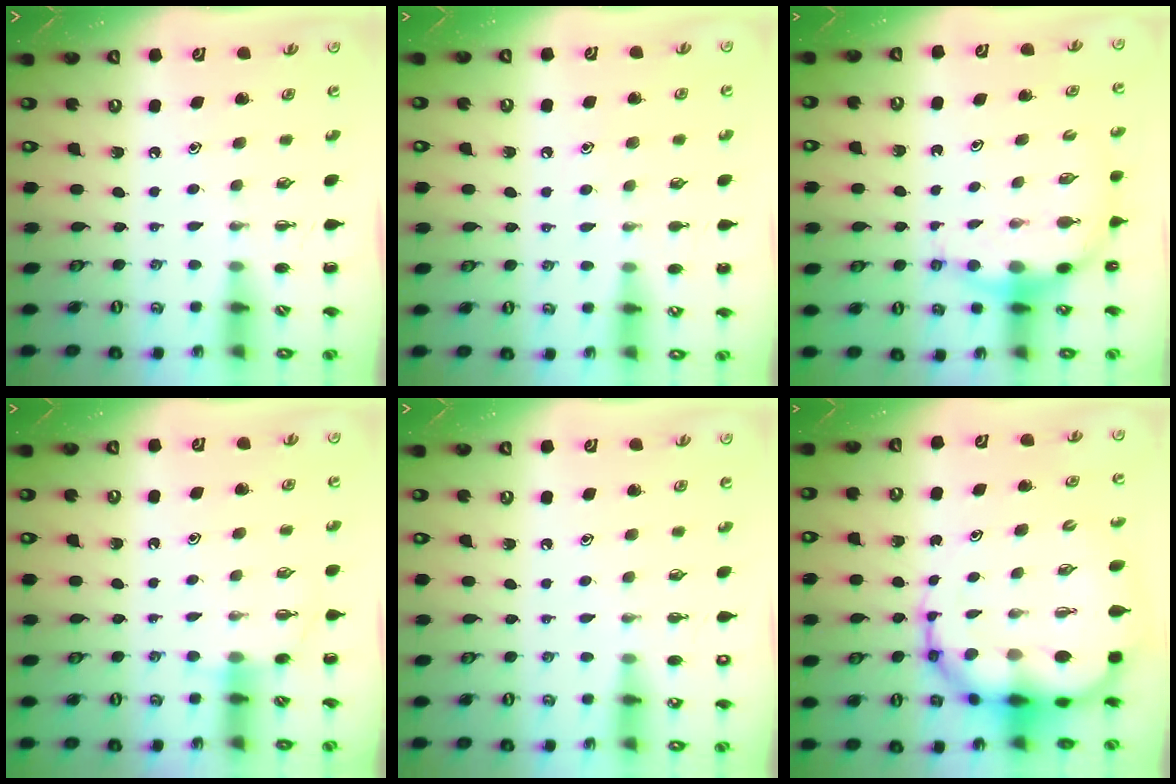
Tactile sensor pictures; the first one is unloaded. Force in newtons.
{"total": 5.5, "press": 5.4, "slide": 1.5}
{"total": 7.7, "press": 7.5, "slide": 1.5}
{"total": 4.8, "press": 4.6, "slide": 1.2}
{"total": 1.8, "press": 1.8, "slide": 0.3}
{"total": 16.7, "press": 16.0, "slide": 4.7}